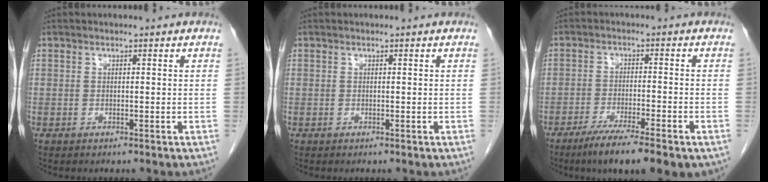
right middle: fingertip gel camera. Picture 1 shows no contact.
{"total": 0.0}
{"total": 10.3, "force": [-7.0, 1.3, 7.4], "torque": [-0.115, -0.020, -0.107]}